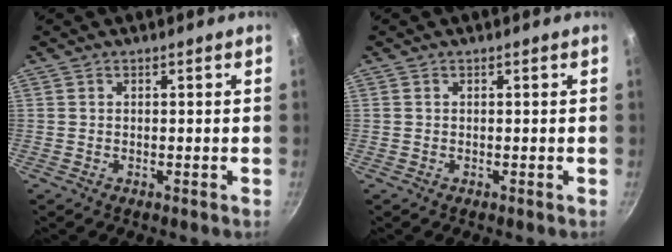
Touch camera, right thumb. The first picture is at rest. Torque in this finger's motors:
{"motor_torque": [-0.25, 0.01, -0.23, -0.07, -0.05]}